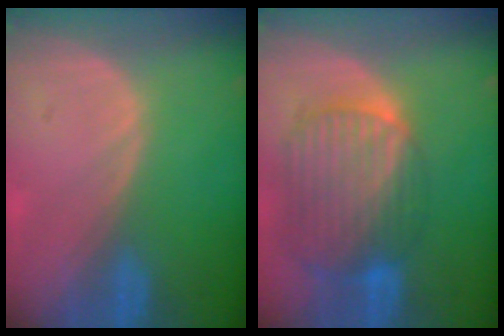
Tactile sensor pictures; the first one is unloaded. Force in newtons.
{"total": 10.4, "press": 8.8, "slide": 5.5}